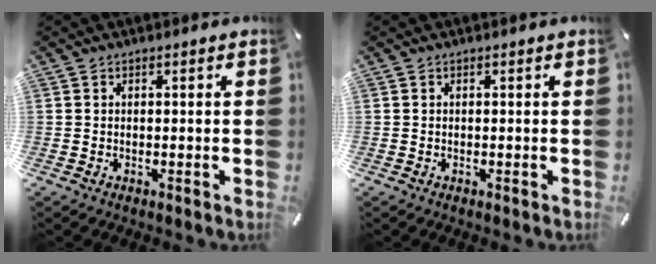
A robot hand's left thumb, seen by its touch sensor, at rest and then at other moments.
{"total": 0.0}